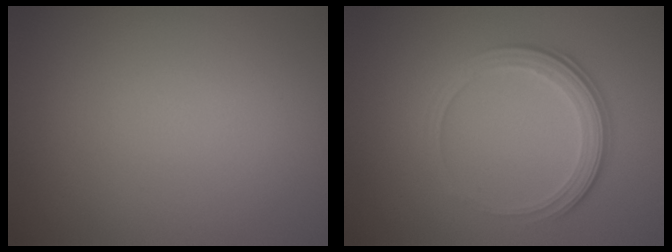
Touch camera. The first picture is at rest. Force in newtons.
{"total": 3.8, "press": 2.7, "slide": 2.6}